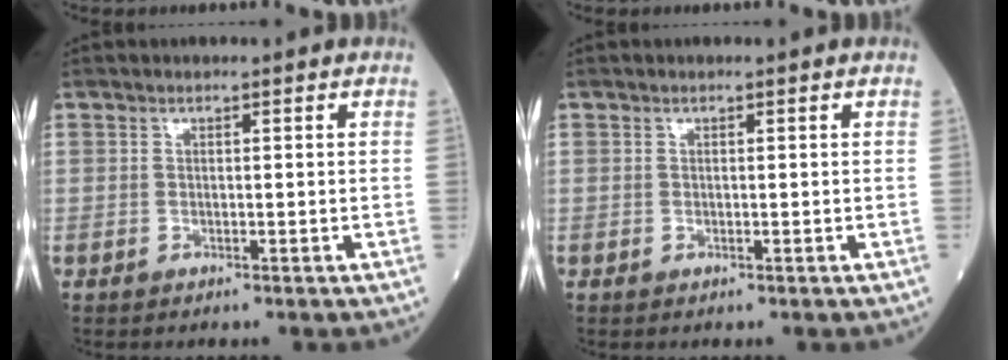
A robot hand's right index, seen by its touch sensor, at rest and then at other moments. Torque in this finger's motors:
{"motor_torque": [0.00, 0.00, 0.00, 0.00]}